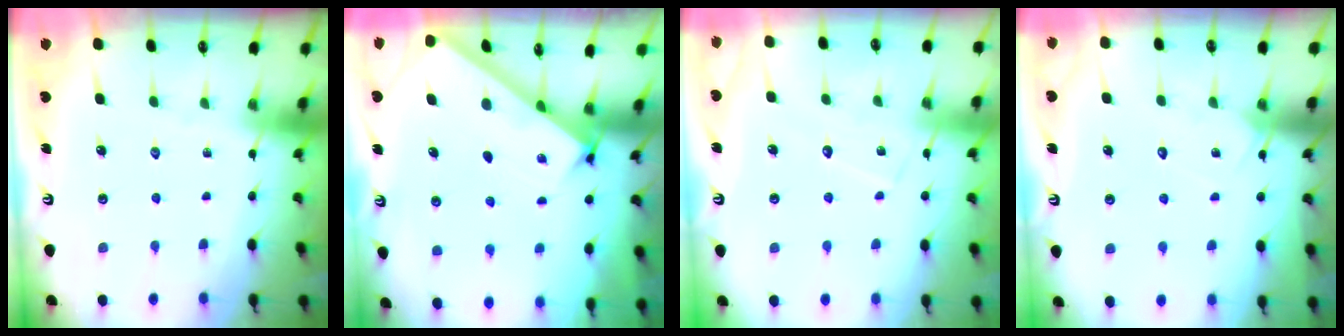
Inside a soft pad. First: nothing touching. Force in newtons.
{"total": 2.6, "press": 2.6, "slide": 0.3}
{"total": 6.0, "press": 5.9, "slide": 0.5}
{"total": 7.0, "press": 7.0, "slide": 0.7}